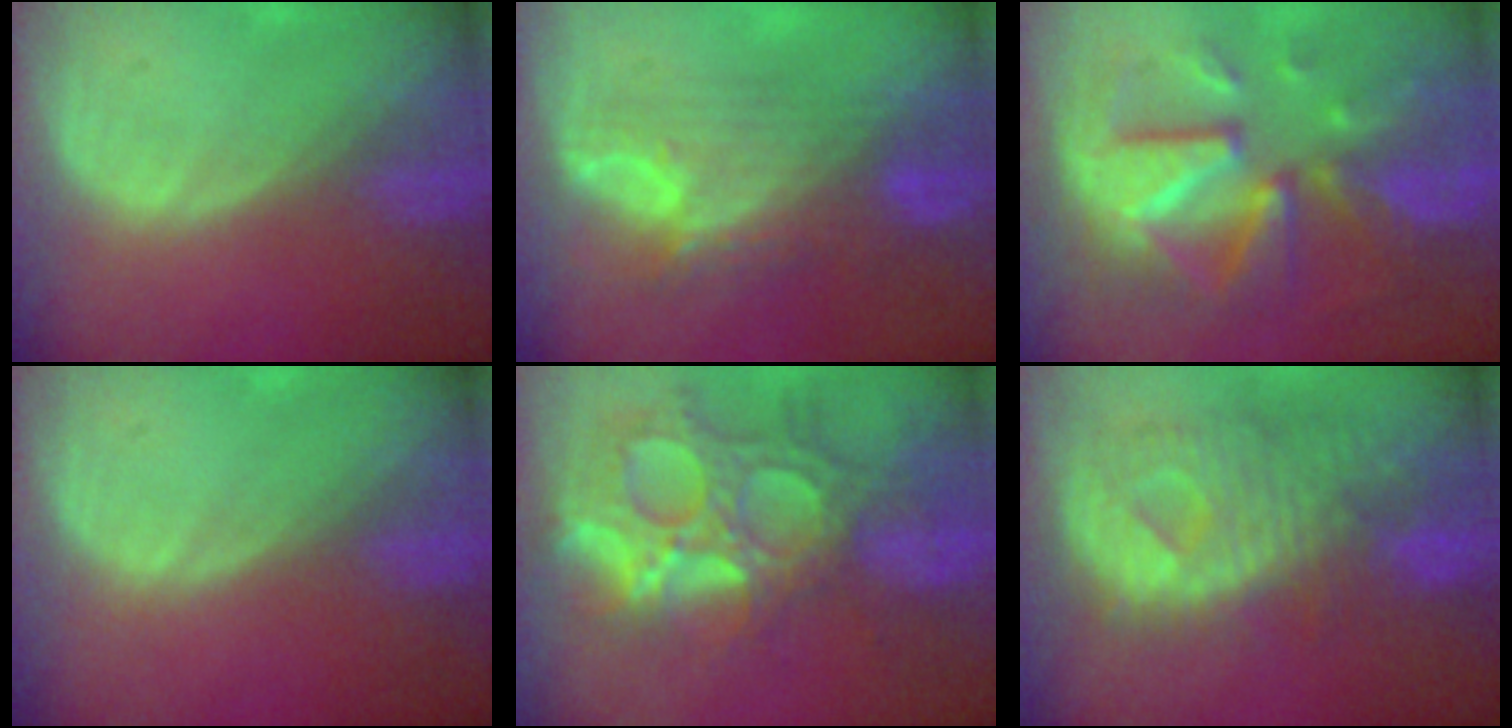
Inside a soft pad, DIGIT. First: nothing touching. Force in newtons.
{"total": 7.4, "press": 7.2, "slide": 1.6}
{"total": 12.4, "press": 12.3, "slide": 1.2}
{"total": 0.0}
{"total": 14.3, "press": 11.9, "slide": 7.8}
{"total": 10.9, "press": 9.7, "slide": 5.1}